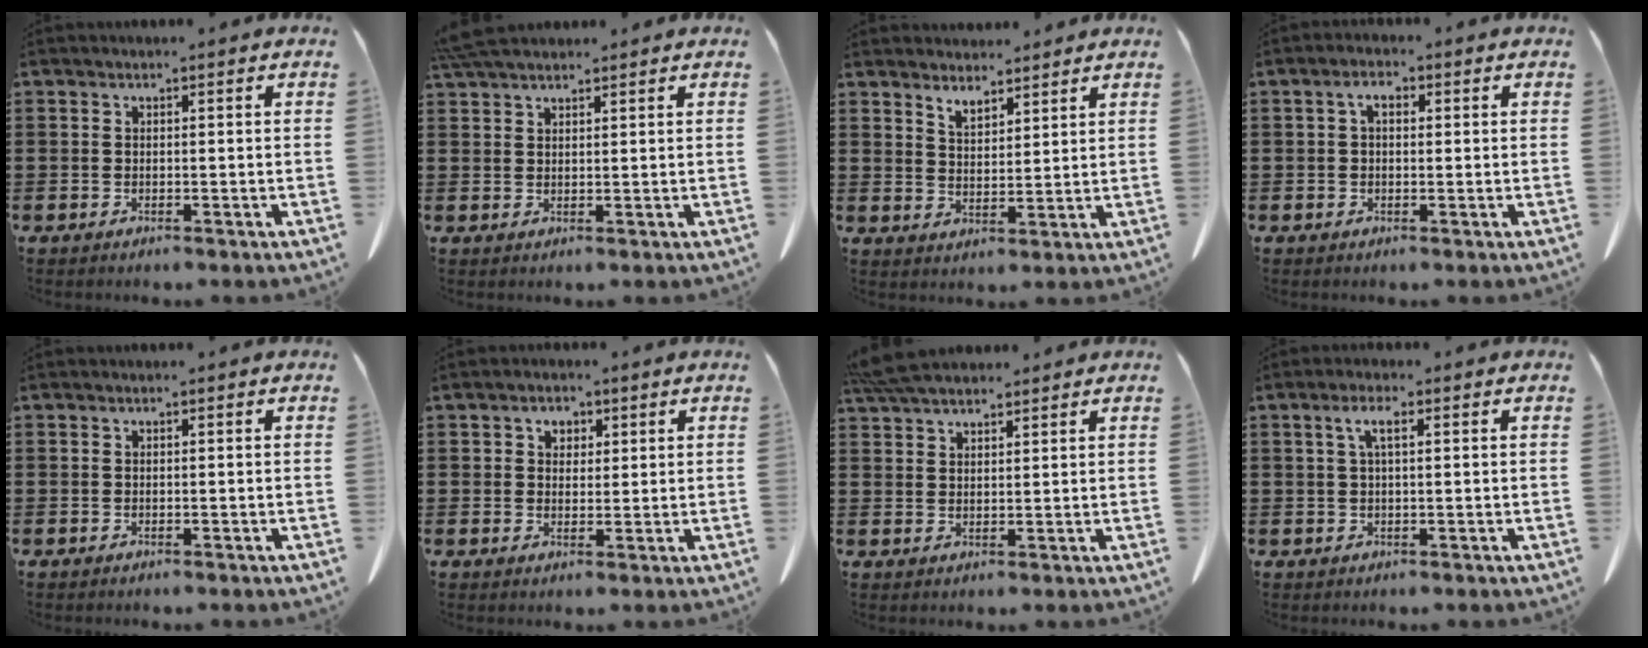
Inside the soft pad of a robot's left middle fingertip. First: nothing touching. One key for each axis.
{"total": 3.9, "fx": 3.5, "fy": 0.8, "fz": 1.7, "tx": -0.043, "ty": -0.003, "tz": 0.068}
{"total": 4.0, "fx": 3.8, "fy": 1.2, "fz": 0.3, "tx": -0.017, "ty": -0.010, "tz": 0.073}
{"total": 2.6, "fx": 0.6, "fy": 1.3, "fz": 2.2, "tx": -0.047, "ty": 0.008, "tz": 0.009}
{"total": 0.0}
{"total": 2.4, "fx": 1.1, "fy": 1.9, "fz": 0.8, "tx": -0.016, "ty": 0.005, "tz": 0.017}
{"total": 5.8, "fx": 5.2, "fy": 1.2, "fz": 2.3, "tx": -0.058, "ty": -0.007, "tz": 0.100}
{"total": 3.0, "fx": 1.0, "fy": 0.8, "fz": 2.7, "tx": -0.057, "ty": 0.008, "tz": 0.016}